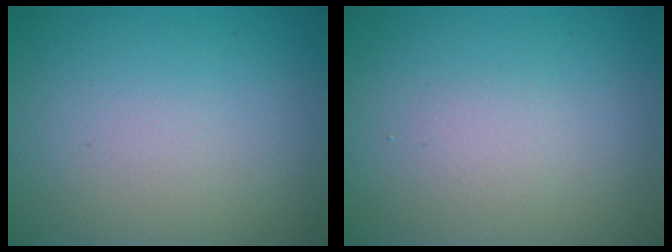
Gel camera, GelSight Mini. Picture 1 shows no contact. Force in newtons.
{"total": 1.1, "press": 1.1, "slide": 0.1}